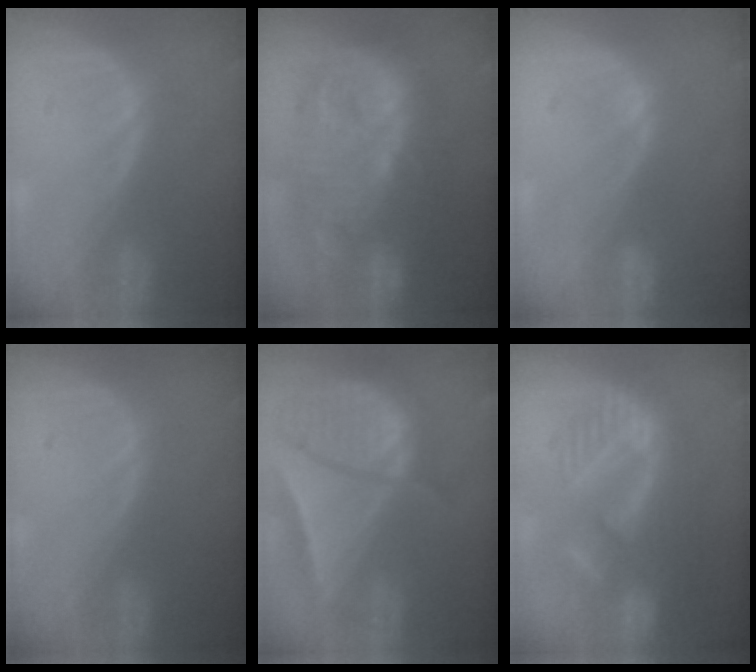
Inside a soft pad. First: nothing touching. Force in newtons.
{"total": 13.7, "press": 13.6, "slide": 1.2}
{"total": 1.4, "press": 1.2, "slide": 0.7}
{"total": 0.0}
{"total": 10.2, "press": 8.4, "slide": 5.7}
{"total": 10.8, "press": 9.7, "slide": 4.7}